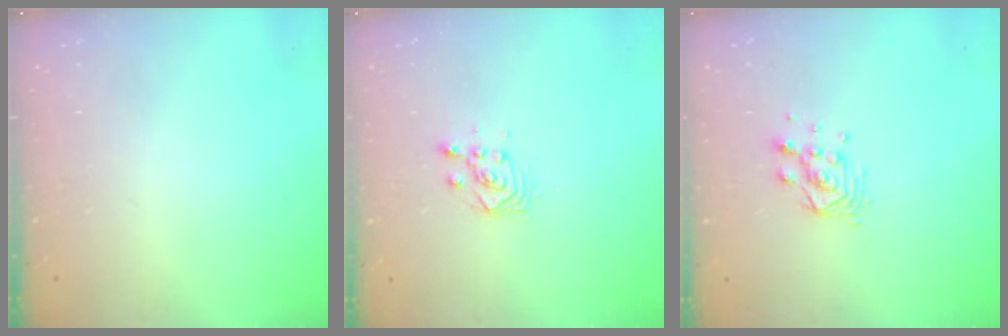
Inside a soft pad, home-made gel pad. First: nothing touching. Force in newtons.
{"total": 3.0, "press": 3.0, "slide": 0.2}
{"total": 6.2, "press": 6.2, "slide": 0.1}